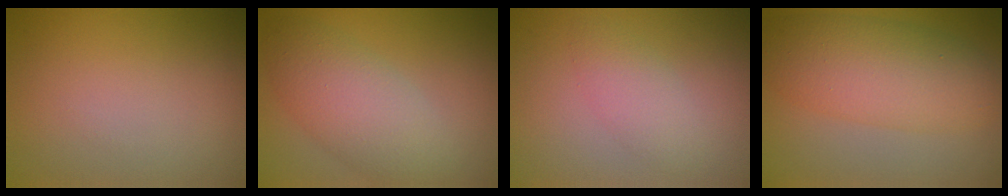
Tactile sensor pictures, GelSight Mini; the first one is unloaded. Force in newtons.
{"total": 5.6, "press": 5.6, "slide": 0.1}
{"total": 2.4, "press": 2.4, "slide": 0.2}
{"total": 6.6, "press": 6.6, "slide": 0.2}